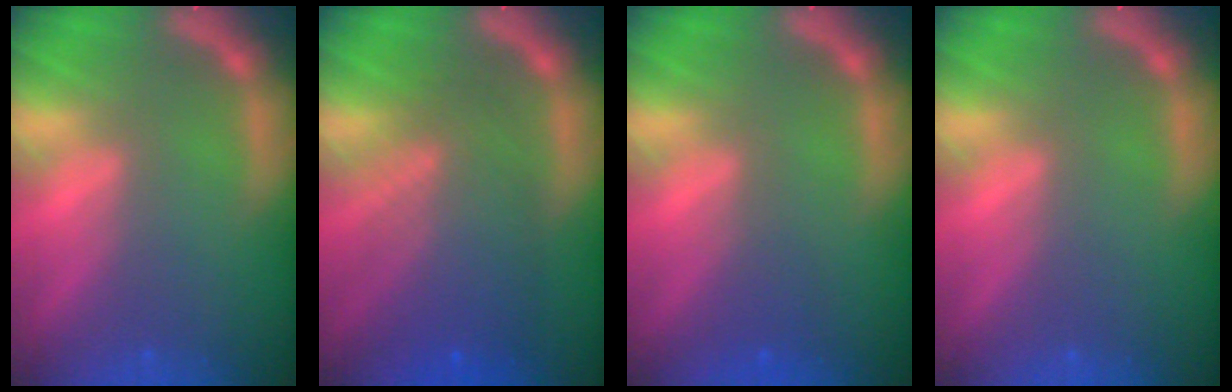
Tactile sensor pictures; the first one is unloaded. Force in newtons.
{"total": 7.6}
{"total": 1.5}
{"total": 0.0}